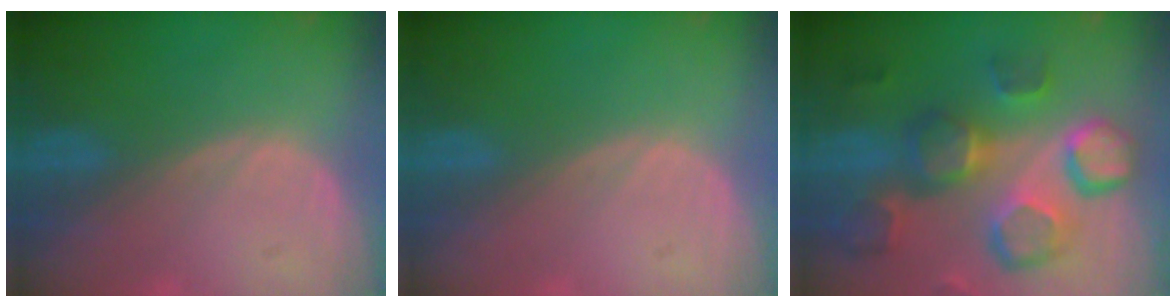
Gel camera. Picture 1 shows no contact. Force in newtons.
{"total": 0.0}
{"total": 12.9, "press": 11.2, "slide": 6.4}